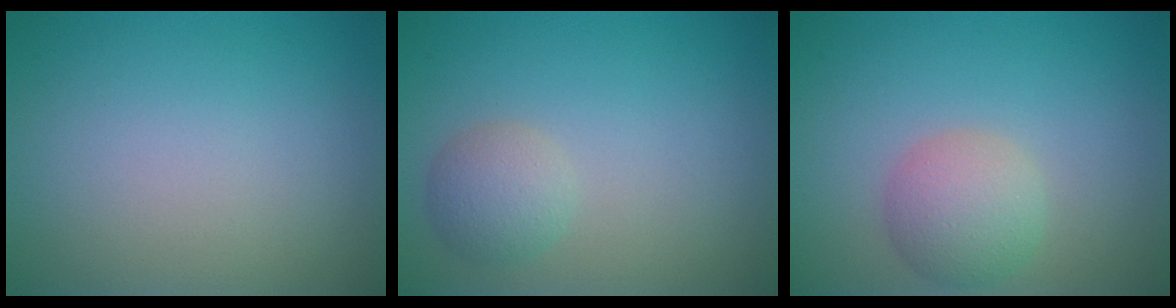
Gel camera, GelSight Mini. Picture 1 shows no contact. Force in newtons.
{"total": 2.2, "press": 2.2, "slide": 0.1}
{"total": 3.5, "press": 3.5, "slide": 0.3}